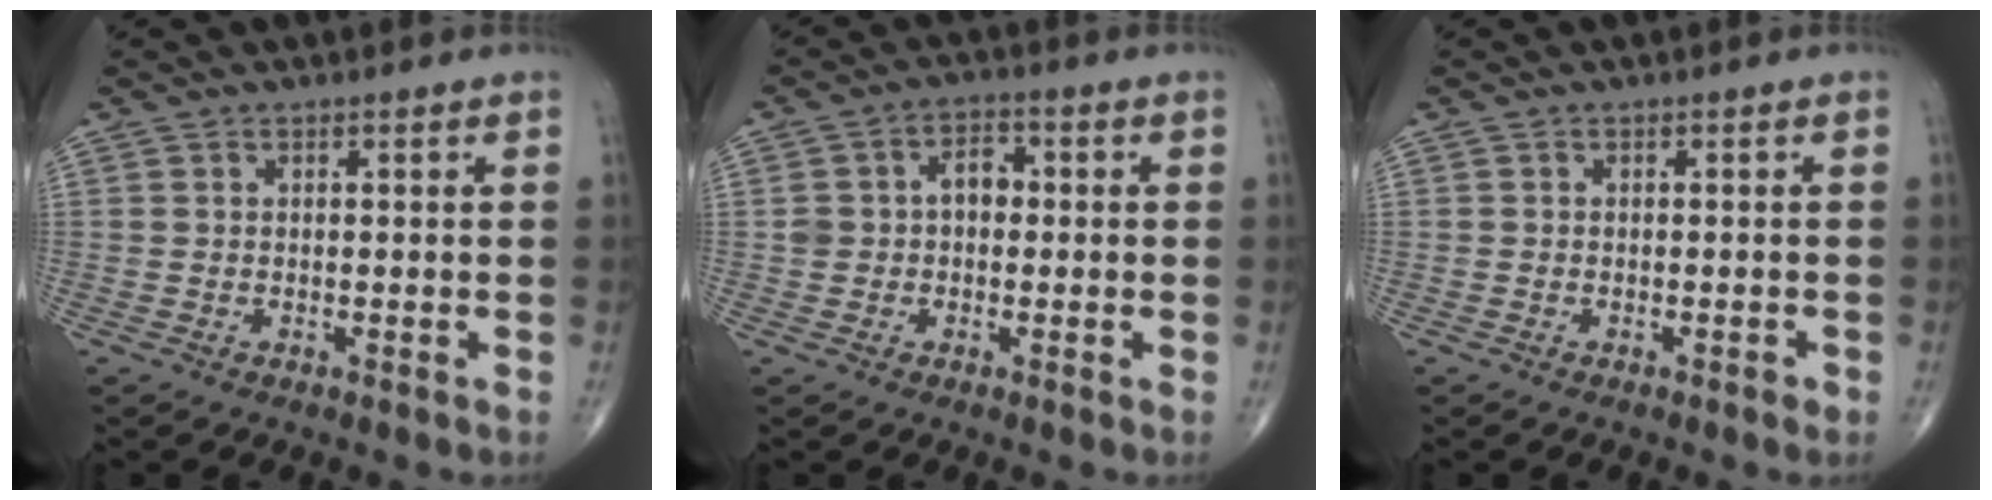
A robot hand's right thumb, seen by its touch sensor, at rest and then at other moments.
{"total": 5.4, "force": [0.2, 4.0, 3.7], "torque": [-0.053, 0.022, -0.001]}
{"total": 0.8, "force": [-0.5, 0.3, 0.5], "torque": [-0.008, 0.000, -0.009]}